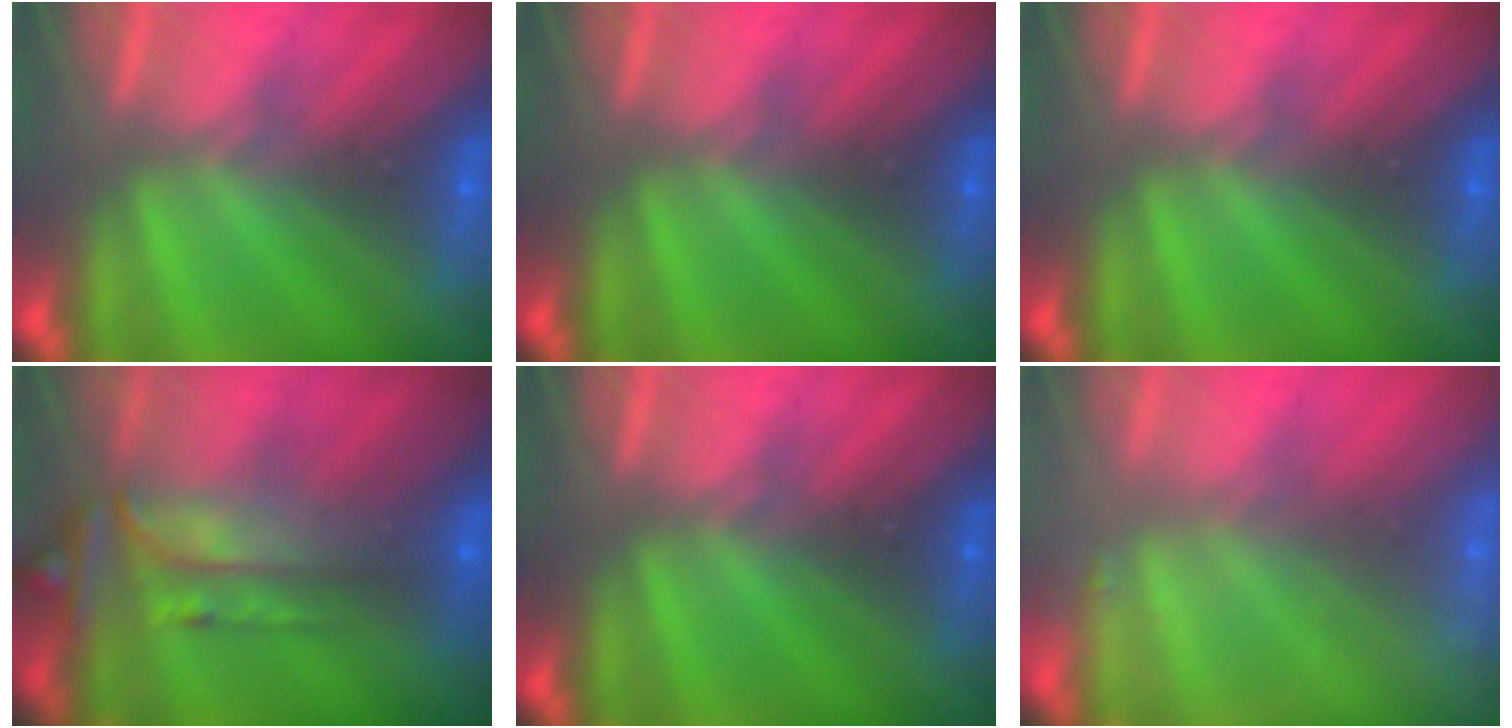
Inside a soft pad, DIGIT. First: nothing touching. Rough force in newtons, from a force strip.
{"total": 0.0}
{"total": 0.0}
{"total": 6.8}
{"total": 0.0}
{"total": 2.3}